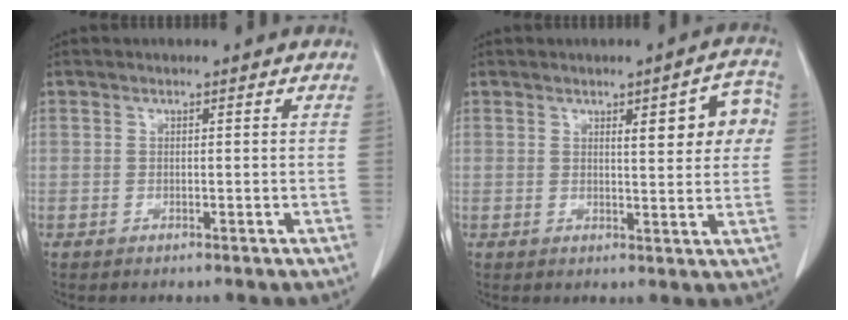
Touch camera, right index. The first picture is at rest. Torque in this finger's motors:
{"motor_torque": [0.16, 0.15, 0.13, 0.03]}